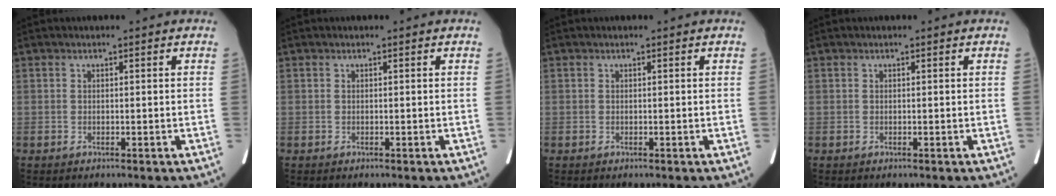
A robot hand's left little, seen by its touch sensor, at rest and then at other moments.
{"total": 0.0}
{"total": 0.0}
{"total": 0.0}